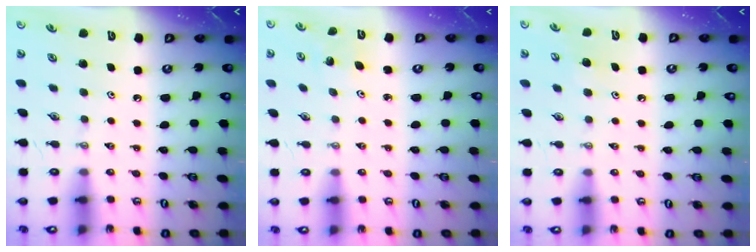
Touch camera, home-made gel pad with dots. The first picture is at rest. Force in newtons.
{"total": 2.5, "press": 2.5, "slide": 0.2}
{"total": 4.4, "press": 4.4, "slide": 0.5}